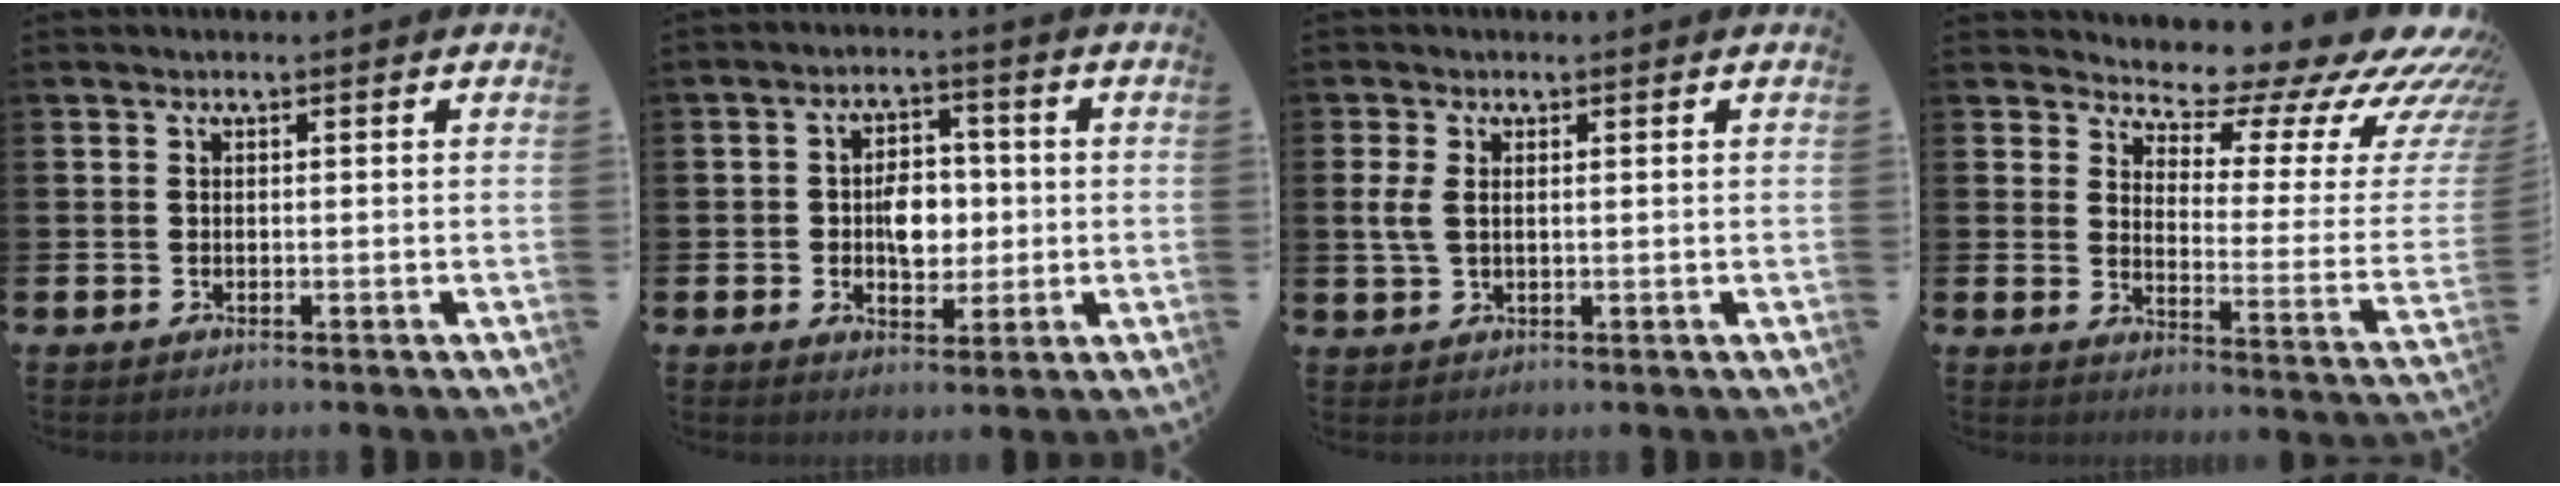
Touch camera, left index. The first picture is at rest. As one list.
[{"total": 5.6, "force": [-0.1, 4.0, 3.9], "torque": [-0.059, 0.006, -0.012]}, {"total": 3.0, "force": [1.1, 1.6, 2.2], "torque": [-0.044, 0.007, 0.019]}, {"total": 11.0, "force": [10.0, 2.5, 3.9], "torque": [-0.063, -0.092, 0.154]}]